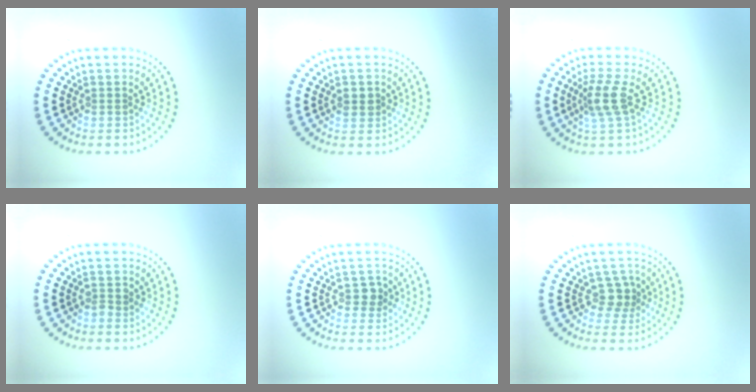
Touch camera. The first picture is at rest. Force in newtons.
{"total": 1.5, "press": 1.5, "slide": 0.3}
{"total": 2.9, "press": 2.3, "slide": 1.8}
{"total": 0.7, "press": 0.6, "slide": 0.1}
{"total": 1.3, "press": 1.3, "slide": 0.5}
{"total": 2.1, "press": 1.6, "slide": 1.3}